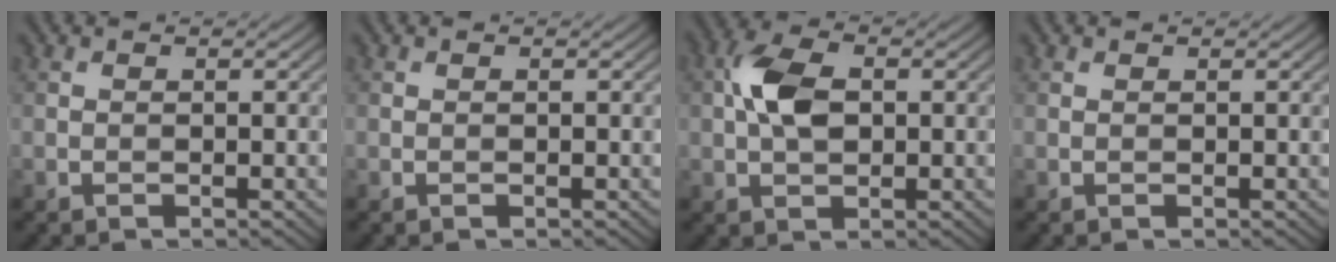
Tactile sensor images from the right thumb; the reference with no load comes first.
{"total": 0.0}
{"total": 6.1, "force": [0.7, 3.6, 4.8], "torque": [-0.106, 0.011, 0.008]}
{"total": 0.0}